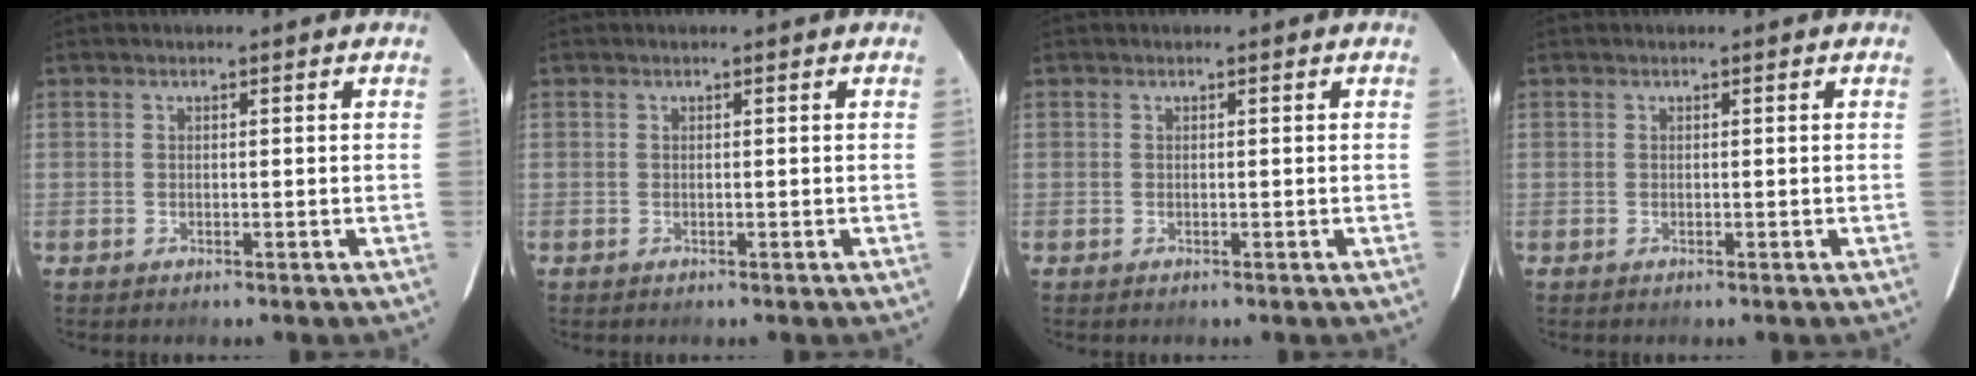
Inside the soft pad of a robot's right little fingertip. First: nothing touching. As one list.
[{"total": 0.0}, {"total": 0.0}, {"total": 0.0}]